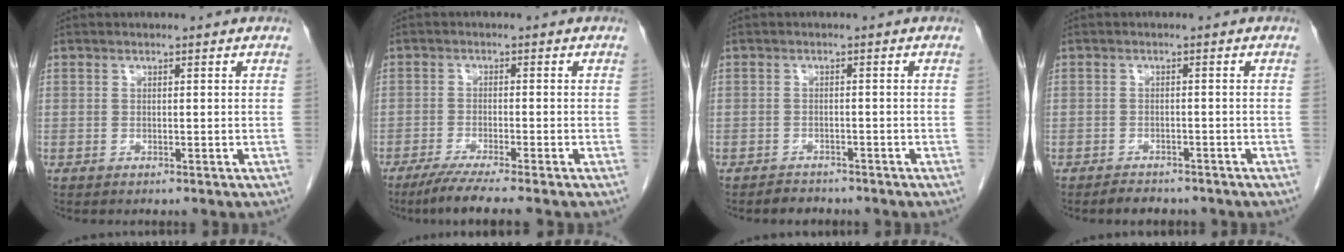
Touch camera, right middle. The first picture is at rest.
{"total": 6.3, "force": [-4.9, -0.7, 3.9], "torque": [-0.061, -0.017, -0.082]}
{"total": 2.2, "force": [-2.0, 1.0, 0.1], "torque": [-0.009, 0.000, -0.029]}
{"total": 3.7, "force": [-3.1, 1.5, 1.2], "torque": [-0.023, -0.001, -0.038]}